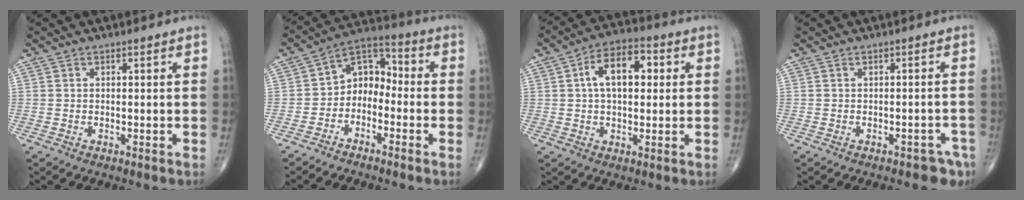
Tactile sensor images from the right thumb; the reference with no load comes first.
{"total": 8.0, "force": [-2.8, 5.9, 4.6], "torque": [-0.047, 0.055, -0.069]}
{"total": 10.7, "force": [2.1, 6.0, 8.6], "torque": [-0.124, 0.020, 0.026]}
{"total": 4.3, "force": [-3.0, 2.3, 2.1], "torque": [-0.014, 0.018, -0.034]}